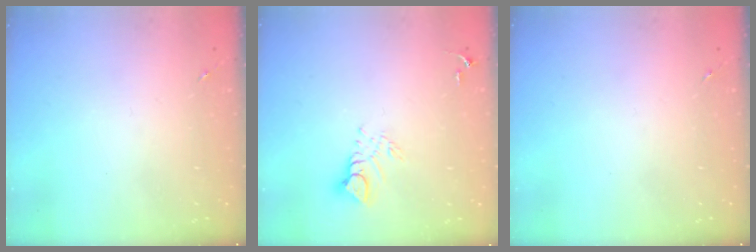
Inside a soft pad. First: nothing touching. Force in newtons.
{"total": 7.2, "press": 7.1, "slide": 0.7}
{"total": 0.0}